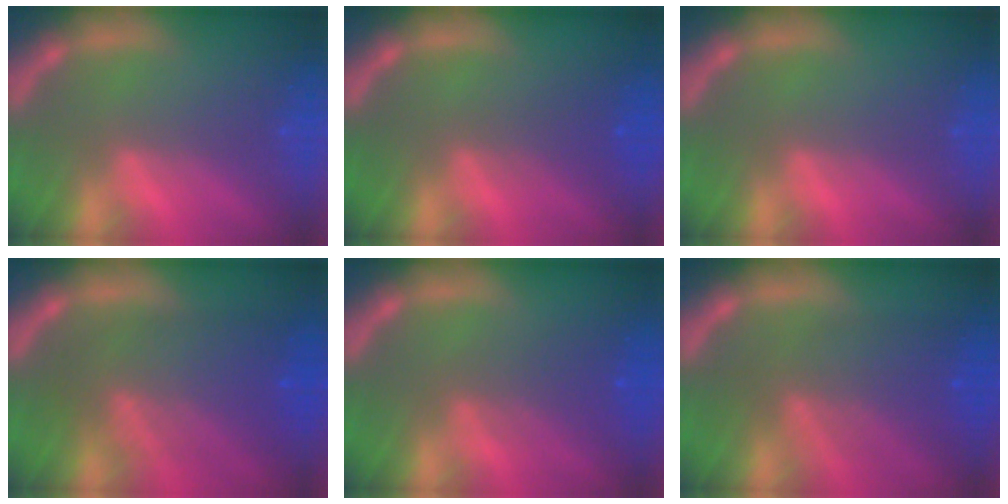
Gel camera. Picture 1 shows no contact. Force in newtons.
{"total": 2.0}
{"total": 0.0}
{"total": 8.1}
{"total": 3.6}
{"total": 6.5}